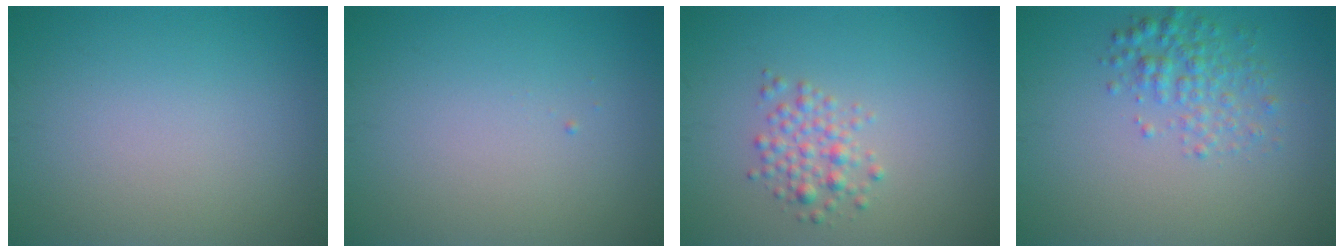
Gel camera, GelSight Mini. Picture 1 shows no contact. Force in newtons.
{"total": 0.0}
{"total": 2.1, "press": 2.1, "slide": 0.2}
{"total": 2.7, "press": 2.7, "slide": 0.1}